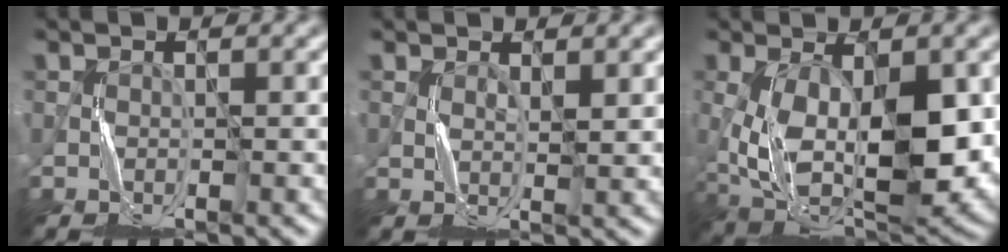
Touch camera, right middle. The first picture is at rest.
{"total": 1.2, "force": [0.8, 0.2, 0.9], "torque": [-0.020, -0.002, 0.016]}
{"total": 11.1, "force": [-0.7, 5.4, 9.7], "torque": [-0.183, -0.011, -0.009]}